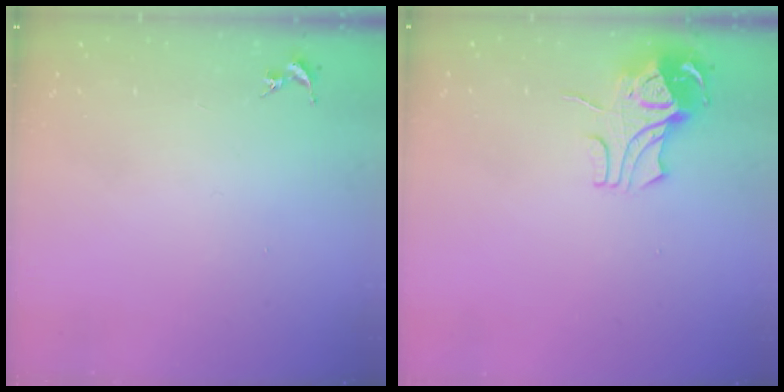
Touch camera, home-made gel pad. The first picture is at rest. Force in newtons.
{"total": 9.3, "press": 9.3, "slide": 1.2}